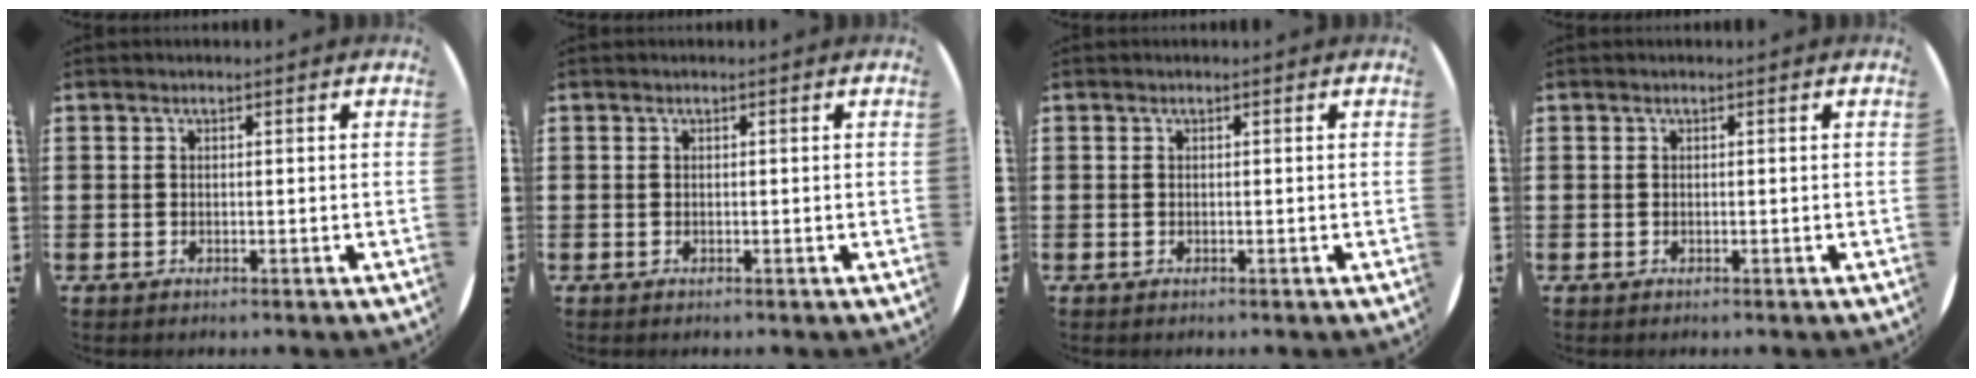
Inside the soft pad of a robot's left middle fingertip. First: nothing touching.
{"total": 0.0}
{"total": 0.0}
{"total": 0.0}